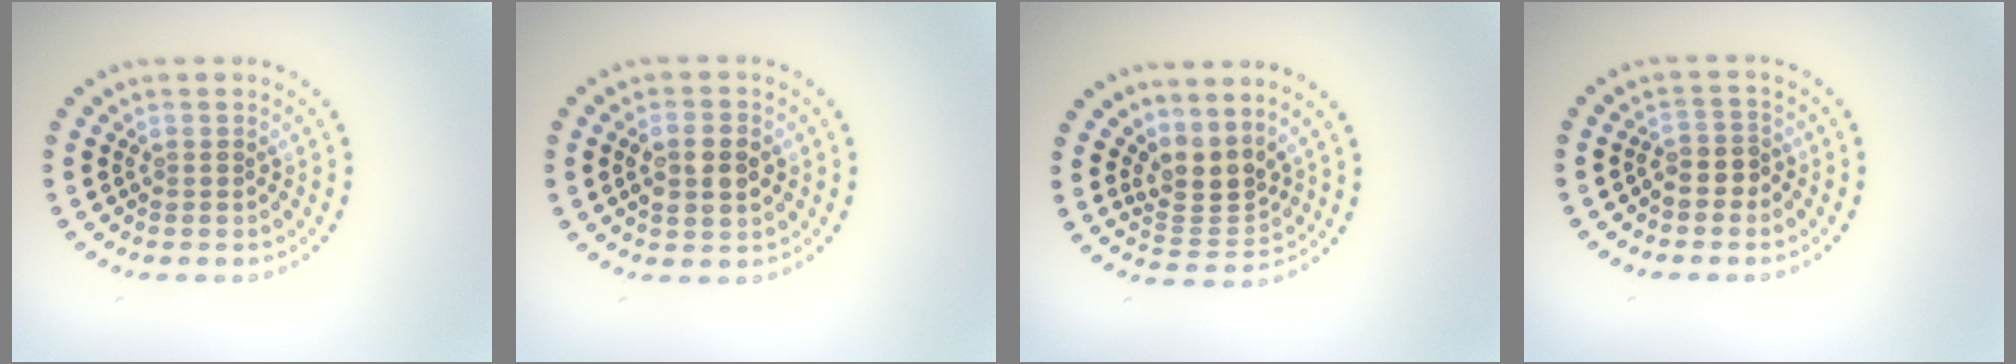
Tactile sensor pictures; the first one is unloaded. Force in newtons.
{"total": 2.9, "press": 2.9, "slide": 0.4}
{"total": 3.2, "press": 2.3, "slide": 2.1}
{"total": 1.8, "press": 1.5, "slide": 1.1}